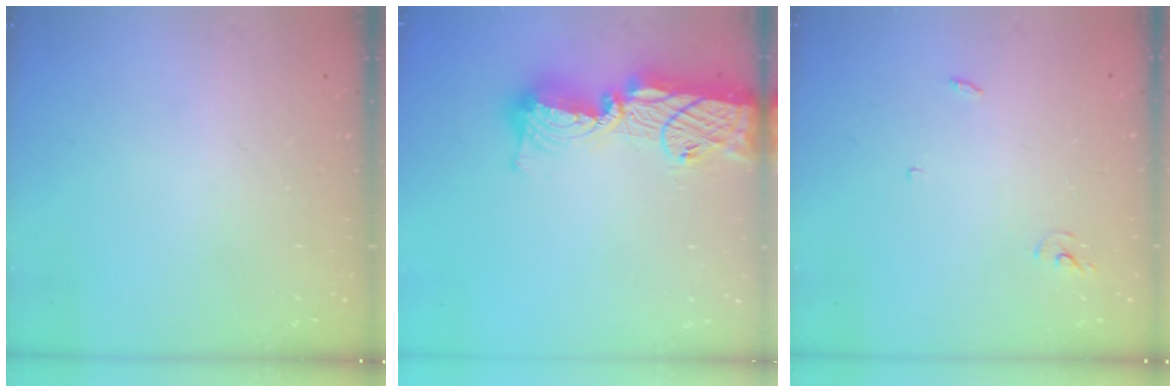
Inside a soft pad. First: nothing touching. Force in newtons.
{"total": 17.5, "press": 17.4, "slide": 1.3}
{"total": 2.5, "press": 2.5, "slide": 0.1}